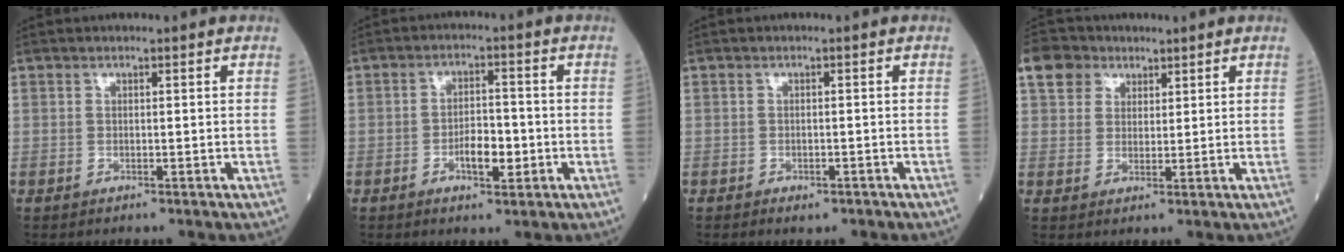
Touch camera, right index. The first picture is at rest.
{"total": 4.7, "force": [-1.5, 1.7, 4.1], "torque": [-0.068, 0.003, -0.023]}
{"total": 1.5, "force": [-1.0, 0.8, 0.6], "torque": [-0.008, 0.002, -0.010]}
{"total": 5.6, "force": [3.1, 4.4, 1.4], "torque": [-0.037, 0.021, 0.059]}